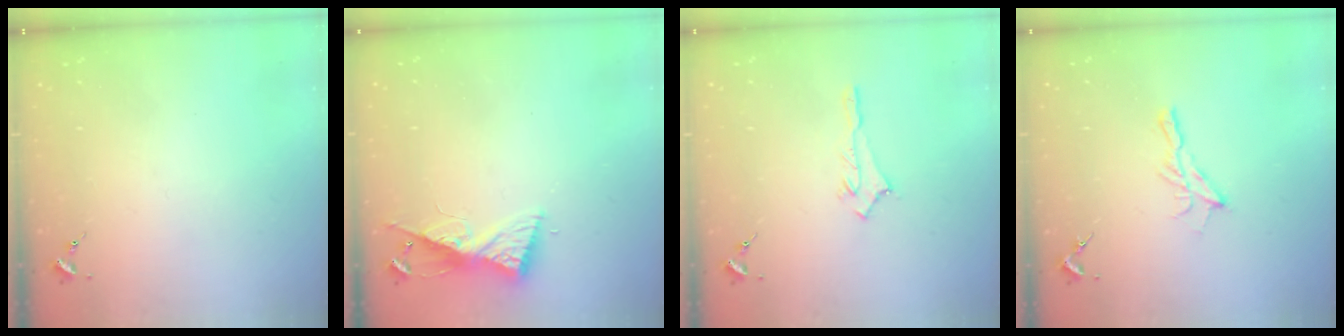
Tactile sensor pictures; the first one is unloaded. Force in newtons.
{"total": 8.2, "press": 8.2, "slide": 0.7}
{"total": 2.7, "press": 2.7, "slide": 0.2}
{"total": 7.3, "press": 7.3, "slide": 0.3}